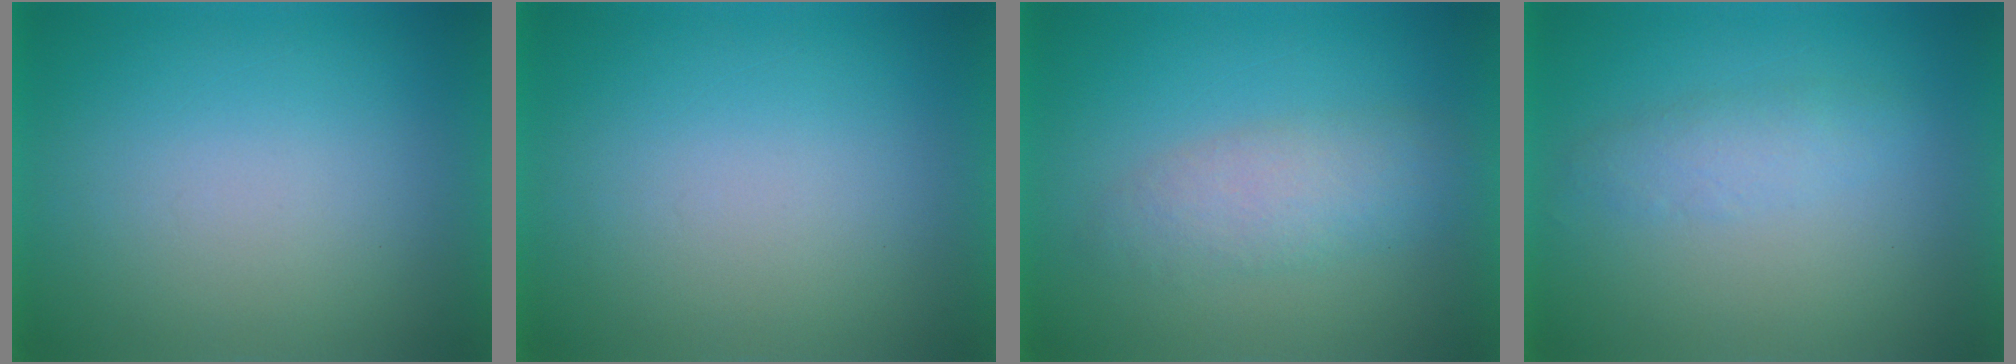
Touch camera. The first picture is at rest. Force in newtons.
{"total": 0.0}
{"total": 3.2}
{"total": 2.4}